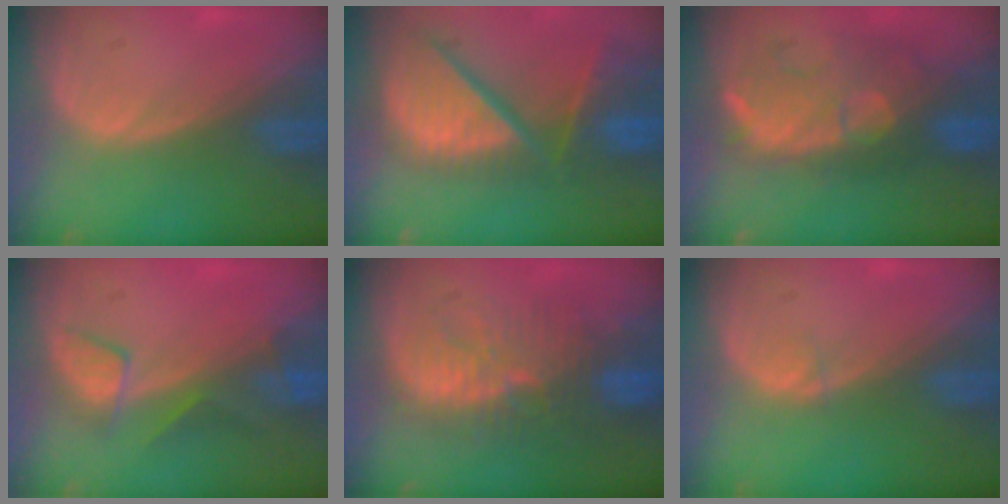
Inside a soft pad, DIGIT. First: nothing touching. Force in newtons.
{"total": 13.1, "press": 10.8, "slide": 7.3}
{"total": 9.8, "press": 9.5, "slide": 2.7}
{"total": 4.7, "press": 4.6, "slide": 1.2}
{"total": 10.4, "press": 9.6, "slide": 3.8}
{"total": 0.5, "press": 0.5, "slide": 0.1}